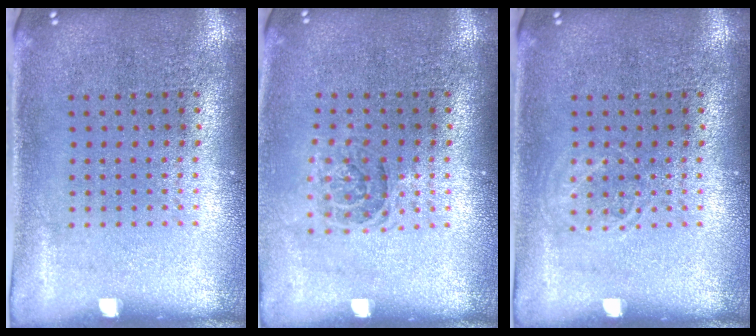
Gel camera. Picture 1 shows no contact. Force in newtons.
{"total": 1.1, "press": 1.0, "slide": 0.4}
{"total": 1.0, "press": 1.0, "slide": 0.1}